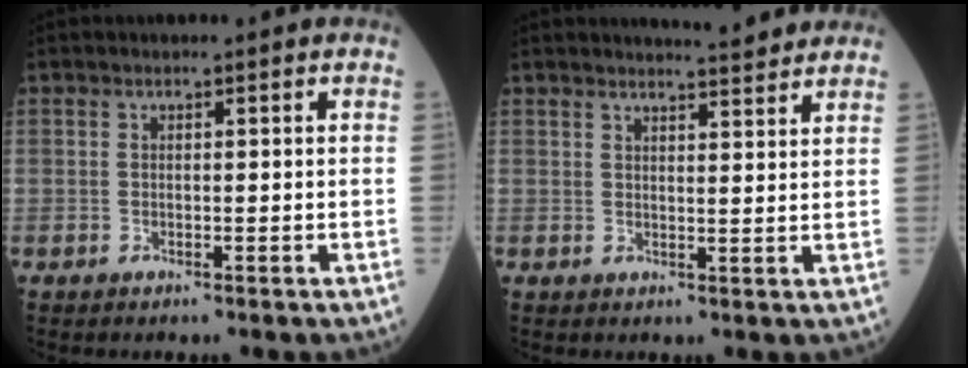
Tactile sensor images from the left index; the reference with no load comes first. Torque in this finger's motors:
{"motor_torque": [0.17, -0.18, 0.08, 0.03]}